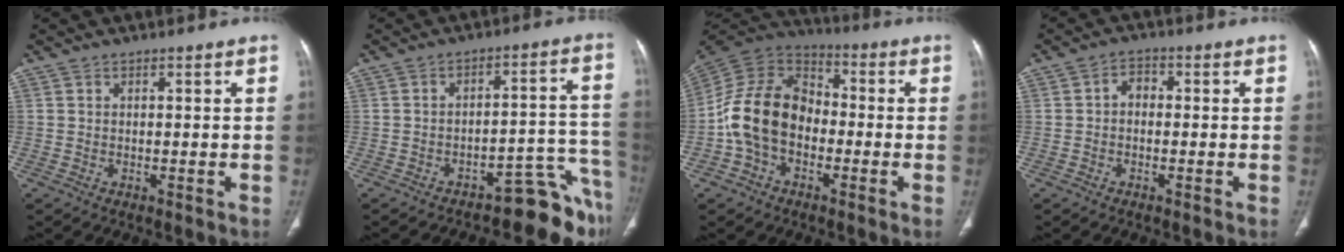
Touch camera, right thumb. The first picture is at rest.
{"total": 10.5, "force": [-9.0, 2.6, 4.8], "torque": [-0.015, 0.107, -0.124]}
{"total": 15.5, "force": [-3.1, 11.3, 10.2], "torque": [-0.179, 0.045, -0.069]}
{"total": 3.0, "force": [-0.3, 2.2, 1.9], "torque": [-0.019, 0.013, -0.015]}